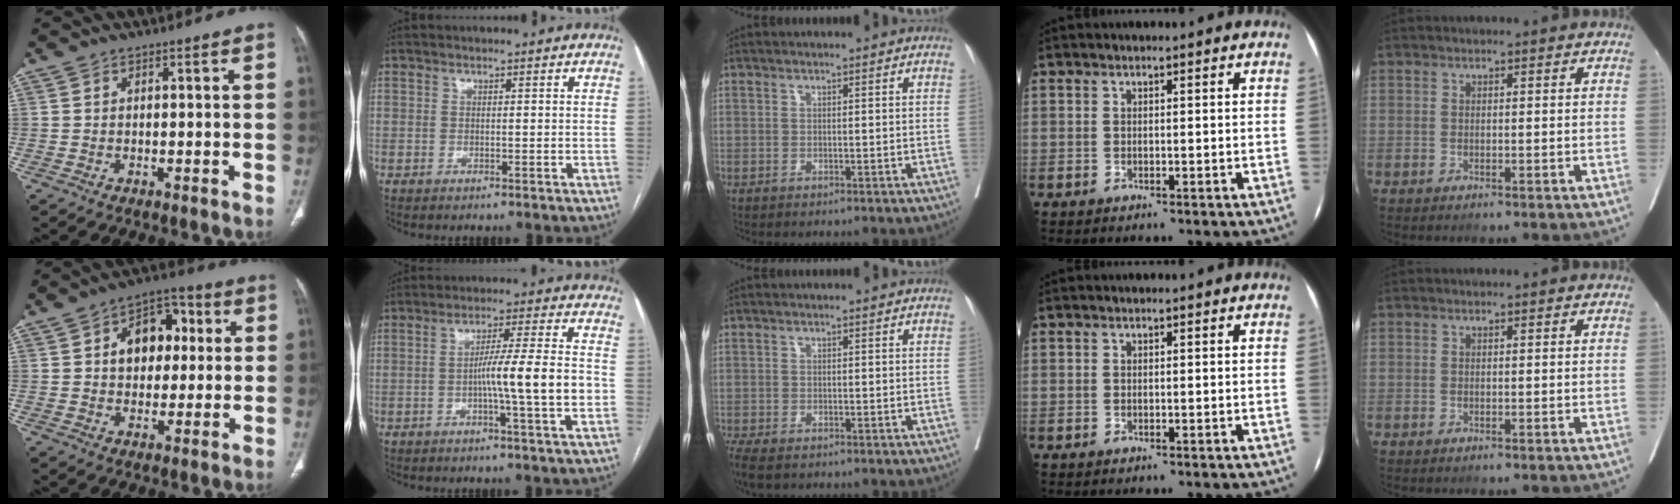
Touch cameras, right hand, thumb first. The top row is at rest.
{"thumb": {"total": 11.6, "force": [2.1, 8.2, 7.9], "torque": [-0.079, 0.020, 0.027]}, "index": {"total": 9.1, "force": [-1.9, -0.8, 8.8], "torque": [-0.144, 0.005, -0.031]}, "middle": {"total": 5.3, "force": [-3.9, 2.2, 2.9], "torque": [-0.058, -0.015, -0.065]}}